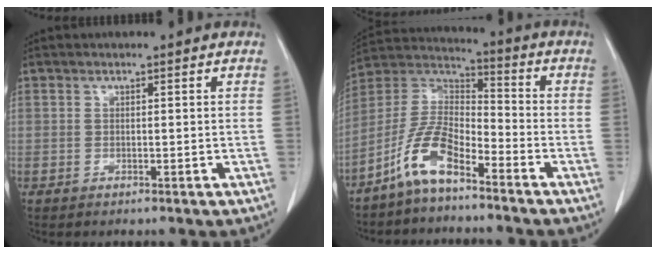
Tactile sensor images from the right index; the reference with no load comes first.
{"total": 9.5, "force": [-6.4, 2.8, 6.5], "torque": [-0.148, 0.014, -0.129]}